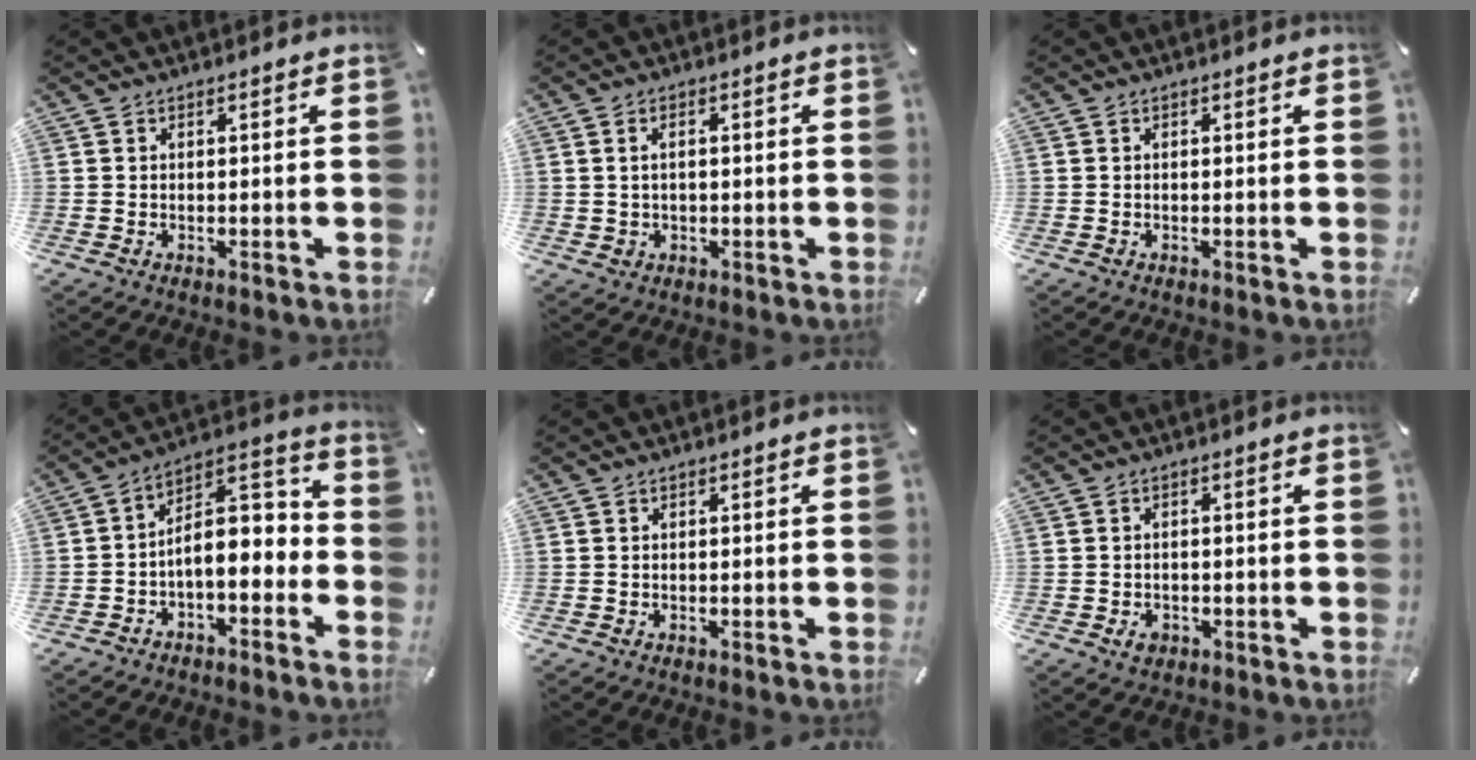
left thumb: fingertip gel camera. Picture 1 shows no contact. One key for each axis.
{"total": 2.9, "fx": 0.4, "fy": 2.1, "fz": 1.9, "tx": -0.032, "ty": 0.005, "tz": 0.002}
{"total": 0.0}
{"total": 8.4, "fx": -2.0, "fy": 5.7, "fz": 5.8, "tx": -0.090, "ty": -0.002, "tz": -0.036}
{"total": 0.0}
{"total": 2.4, "fx": -1.0, "fy": 1.8, "fz": 1.2, "tx": -0.028, "ty": 0.004, "tz": -0.022}